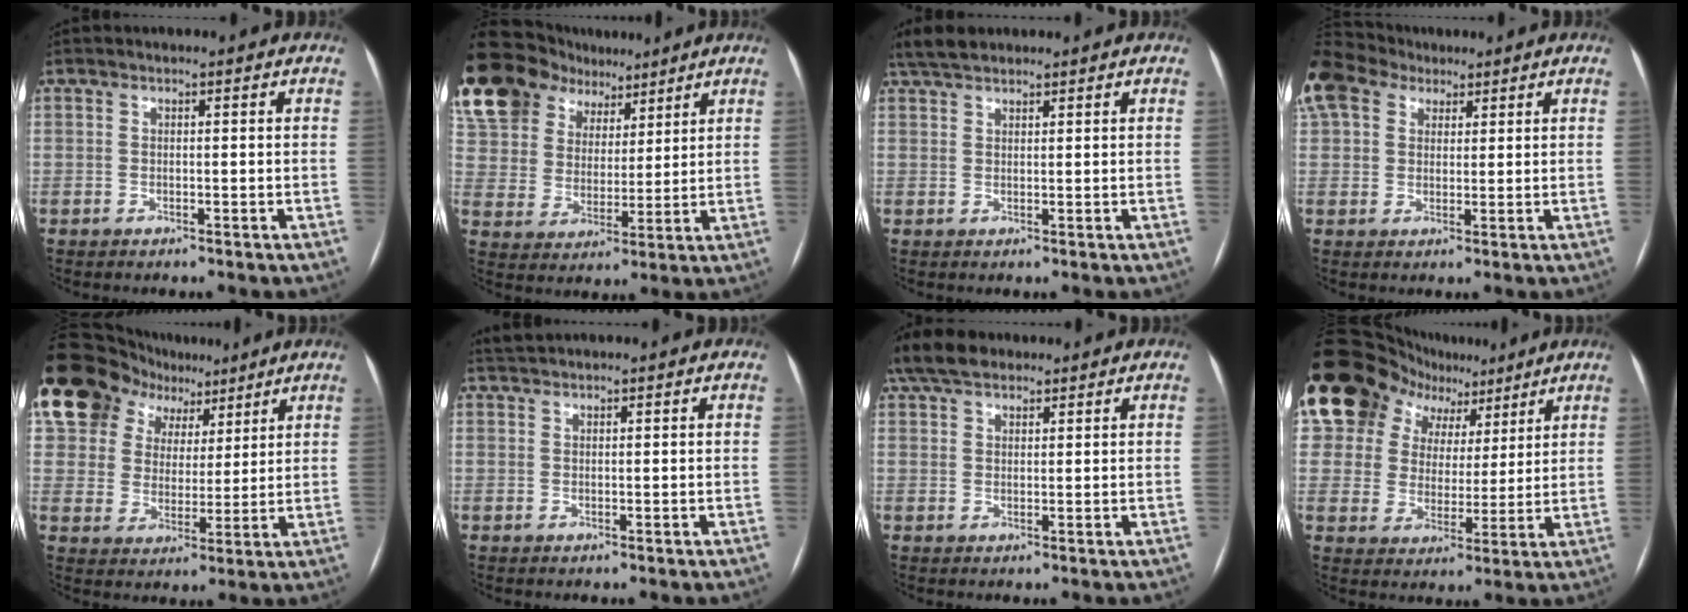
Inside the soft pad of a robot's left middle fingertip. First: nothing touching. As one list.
[{"total": 26.6, "force": [17.8, 16.2, 11.3], "torque": [-0.316, 0.088, 0.329]}, {"total": 4.4, "force": [3.7, 1.5, 1.9], "torque": [-0.048, 0.021, 0.073]}, {"total": 13.5, "force": [8.3, 8.9, 5.8], "torque": [-0.163, 0.064, 0.158]}, {"total": 19.2, "force": [12.3, 12.9, 7.3], "torque": [-0.161, 0.071, 0.216]}, {"total": 1.8, "force": [1.8, 0.0, 0.5], "torque": [-0.015, 0.017, 0.038]}, {"total": 6.8, "force": [5.3, 2.9, 3.1], "torque": [-0.072, 0.030, 0.102]}, {"total": 15.5, "force": [10.1, 10.5, 5.2], "torque": [-0.086, 0.052, 0.160]}]